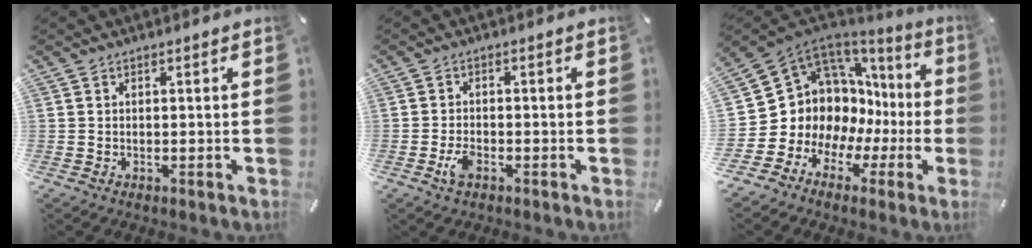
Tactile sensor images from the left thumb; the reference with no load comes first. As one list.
[{"total": 3.6, "force": [-1.7, 1.9, 2.5], "torque": [-0.061, 0.001, -0.035]}, {"total": 11.8, "force": [2.6, 10.6, 4.4], "torque": [-0.085, -0.061, 0.070]}]